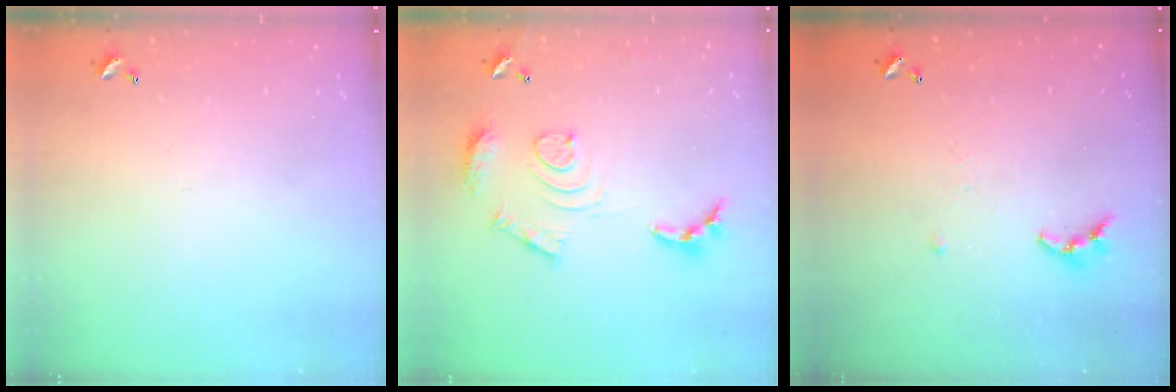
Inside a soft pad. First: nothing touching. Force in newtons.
{"total": 13.0, "press": 12.9, "slide": 1.1}
{"total": 5.8, "press": 5.8, "slide": 0.1}